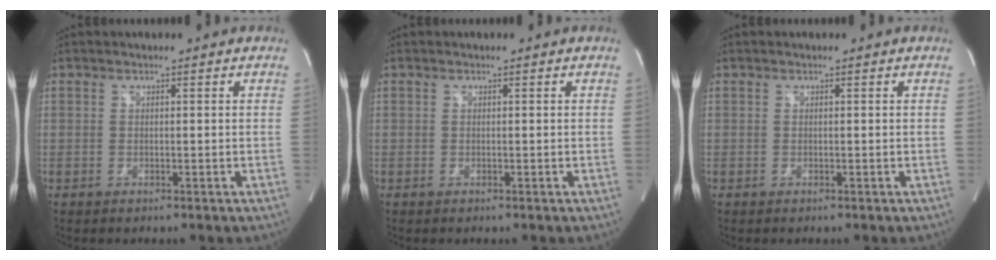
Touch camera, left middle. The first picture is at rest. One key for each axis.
{"total": 0.0}
{"total": 0.0}